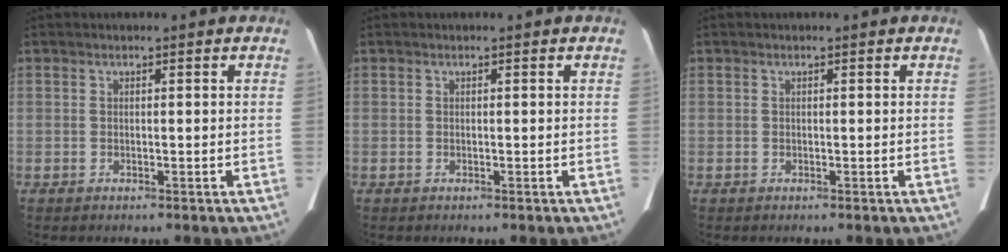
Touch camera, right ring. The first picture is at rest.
{"total": 0.0}
{"total": 0.0}